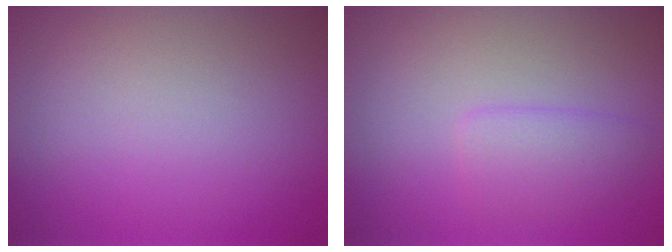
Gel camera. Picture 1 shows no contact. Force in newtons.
{"total": 1.9, "press": 1.9, "slide": 0.1}